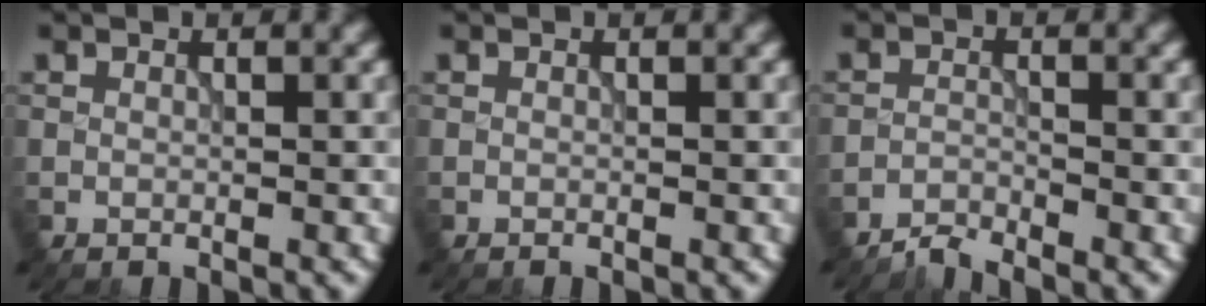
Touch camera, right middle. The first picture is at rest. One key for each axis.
{"total": 0.0}
{"total": 1.8, "fx": -1.8, "fy": 0.1, "fz": 0.2, "tx": 0.000, "ty": 0.002, "tz": -0.042}